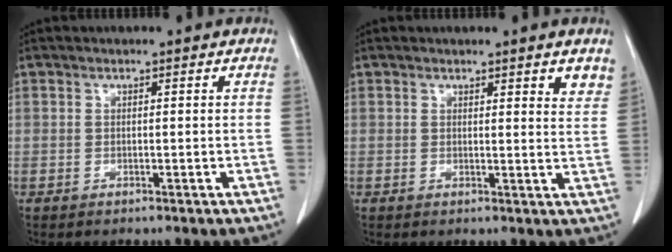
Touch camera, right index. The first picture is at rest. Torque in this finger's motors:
{"motor_torque": [0.18, -0.01, 0.01, 0.01]}